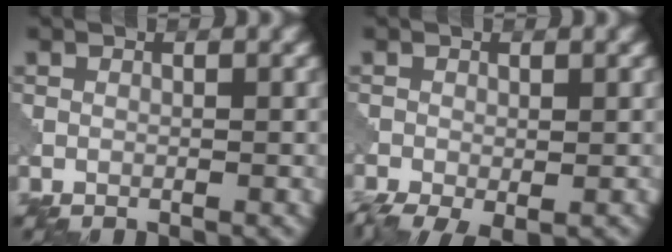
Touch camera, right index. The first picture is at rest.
{"total": 3.5, "force": [-2.0, 1.3, 2.6], "torque": [-0.049, -0.008, -0.033]}